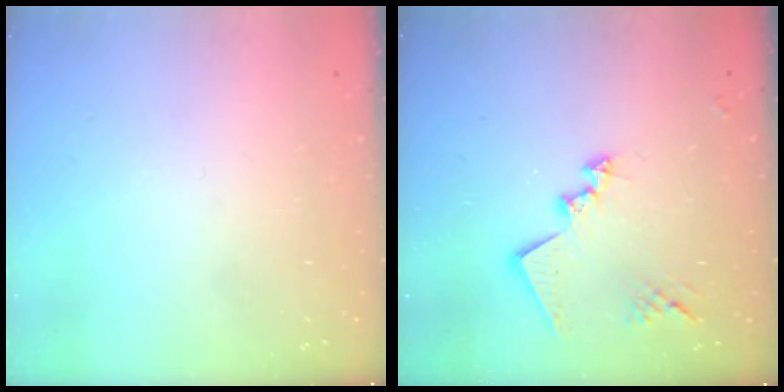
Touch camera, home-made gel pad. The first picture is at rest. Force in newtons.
{"total": 15.3, "press": 15.3, "slide": 0.9}